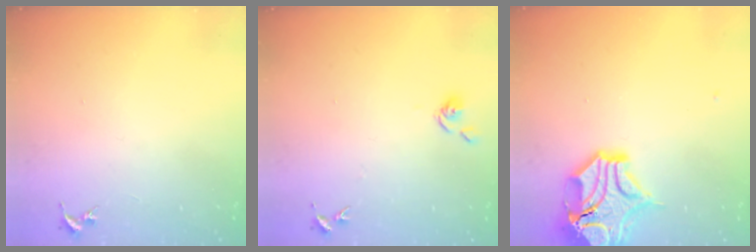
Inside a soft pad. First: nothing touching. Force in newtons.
{"total": 6.3, "press": 6.3, "slide": 0.5}
{"total": 16.7, "press": 16.5, "slide": 2.5}